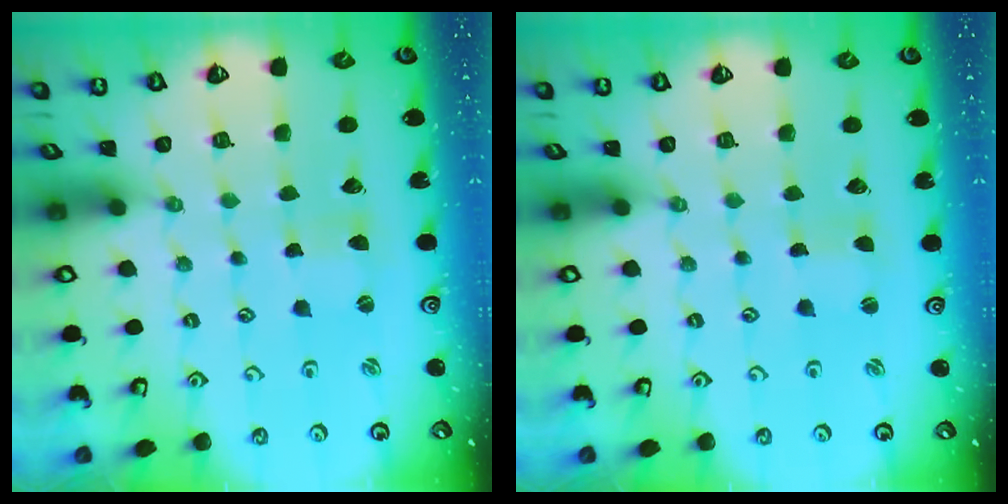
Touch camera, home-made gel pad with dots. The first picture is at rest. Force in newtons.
{"total": 0.6, "press": 0.6, "slide": 0.0}